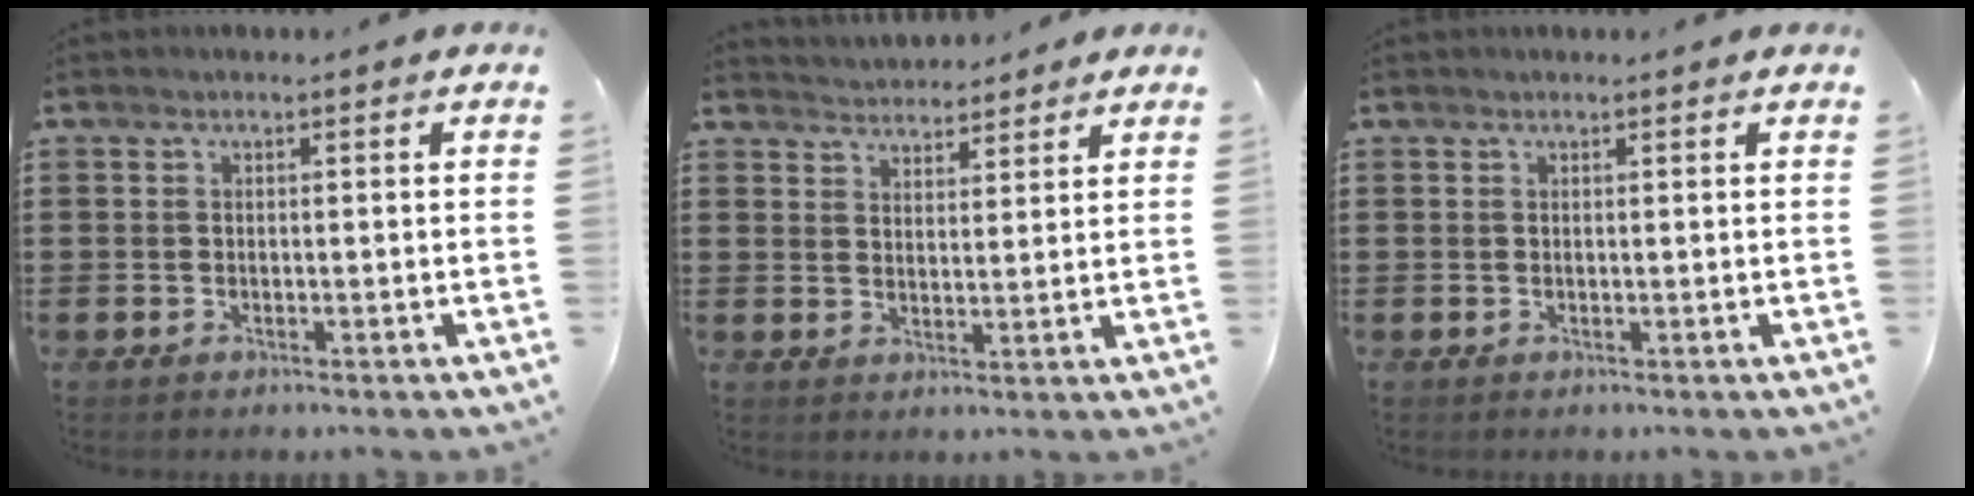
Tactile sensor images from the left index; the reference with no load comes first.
{"total": 3.3, "force": [3.3, 0.4, -0.2], "torque": [-0.007, -0.012, 0.060]}
{"total": 0.0}